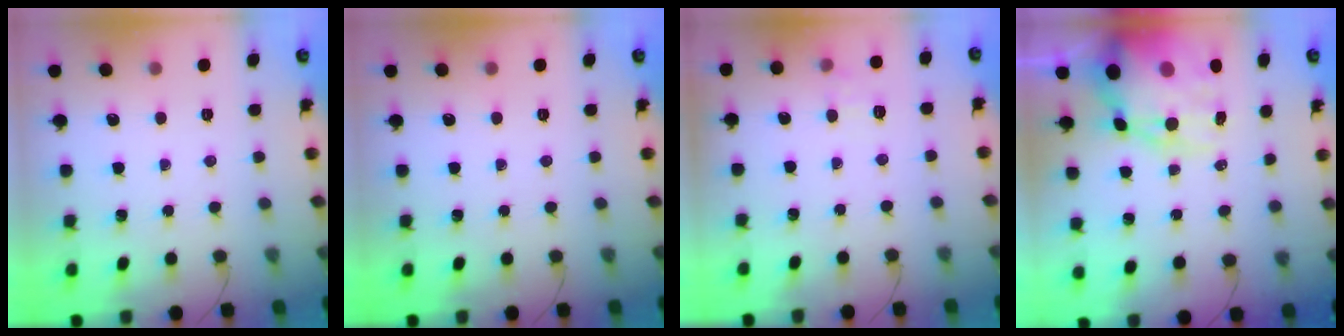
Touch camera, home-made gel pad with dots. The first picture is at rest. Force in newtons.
{"total": 0.0}
{"total": 5.8, "press": 5.6, "slide": 1.5}
{"total": 17.6, "press": 17.1, "slide": 4.1}